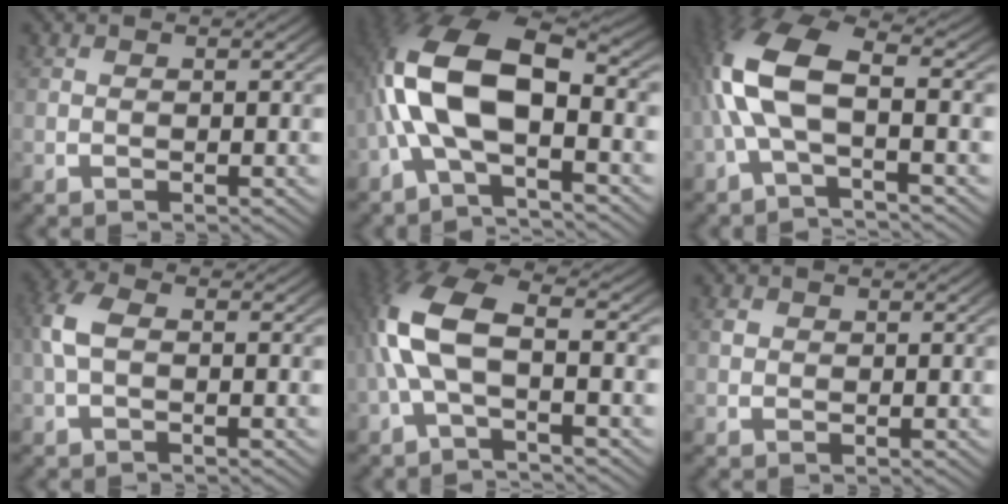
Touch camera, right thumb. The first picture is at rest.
{"total": 13.2, "force": [-0.1, 8.0, 10.5], "torque": [-0.241, -0.024, 0.003]}
{"total": 9.2, "force": [0.1, 4.9, 7.7], "torque": [-0.183, -0.006, 0.000]}
{"total": 3.2, "force": [0.1, 2.0, 2.5], "torque": [-0.075, -0.001, 0.004]}
{"total": 8.3, "force": [-0.1, 4.5, 7.0], "torque": [-0.170, -0.005, -0.002]}
{"total": 0.9, "force": [0.4, 0.7, 0.3], "torque": [-0.006, -0.001, 0.011]}